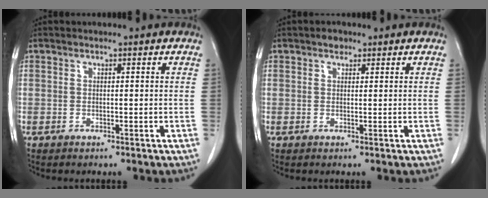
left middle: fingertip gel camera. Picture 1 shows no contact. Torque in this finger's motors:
{"motor_torque": [0.20, -0.17, -0.01, 0.00]}